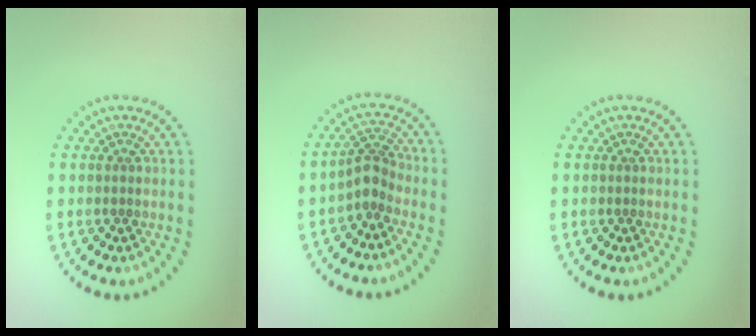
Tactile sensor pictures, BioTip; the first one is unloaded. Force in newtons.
{"total": 2.4, "press": 1.8, "slide": 1.6}
{"total": 0.0}